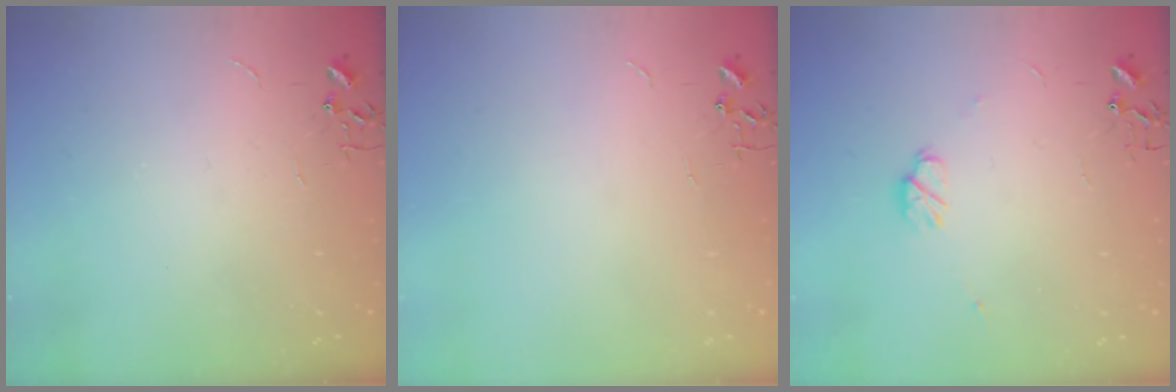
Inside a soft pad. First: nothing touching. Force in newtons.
{"total": 0.0}
{"total": 6.1, "press": 6.0, "slide": 1.1}